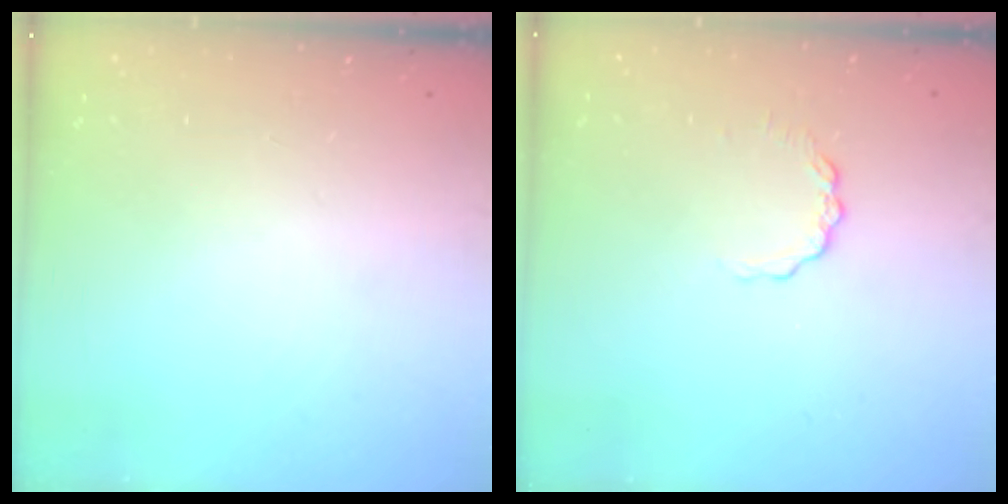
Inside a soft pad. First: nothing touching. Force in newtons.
{"total": 3.5, "press": 3.5, "slide": 0.4}